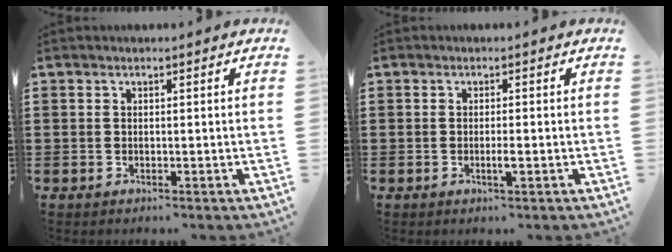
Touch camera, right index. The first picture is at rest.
{"total": 1.8, "force": [-0.6, 0.0, 1.7], "torque": [-0.029, -0.003, -0.011]}